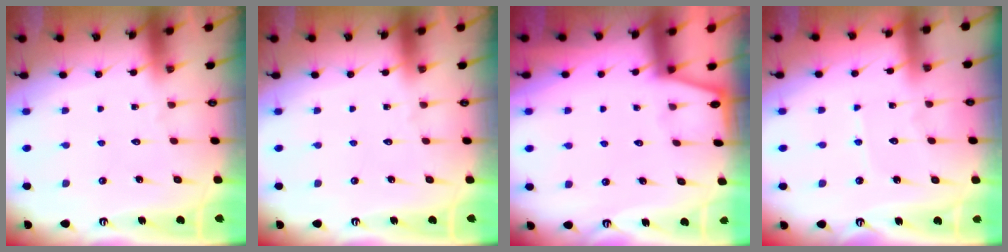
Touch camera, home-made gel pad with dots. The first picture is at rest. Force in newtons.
{"total": 0.0}
{"total": 0.0}
{"total": 3.6, "press": 3.5, "slide": 0.4}